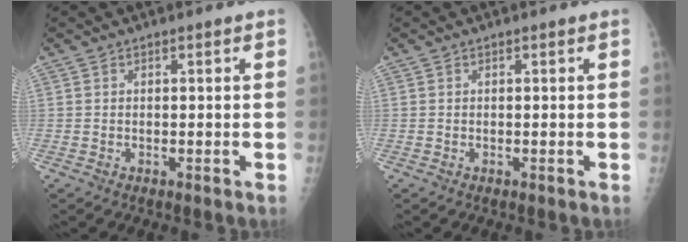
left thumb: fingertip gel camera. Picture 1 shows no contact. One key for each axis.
{"total": 0.0}